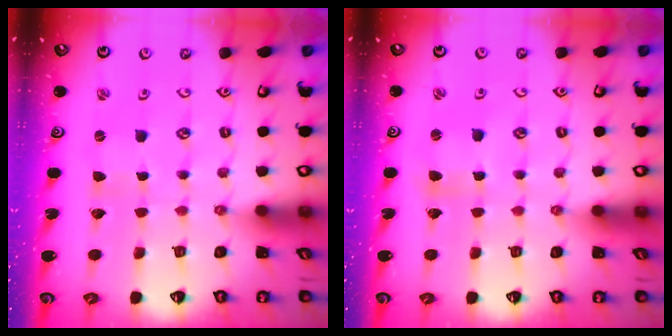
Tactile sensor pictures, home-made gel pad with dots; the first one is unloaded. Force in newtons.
{"total": 2.3, "press": 2.3, "slide": 0.3}